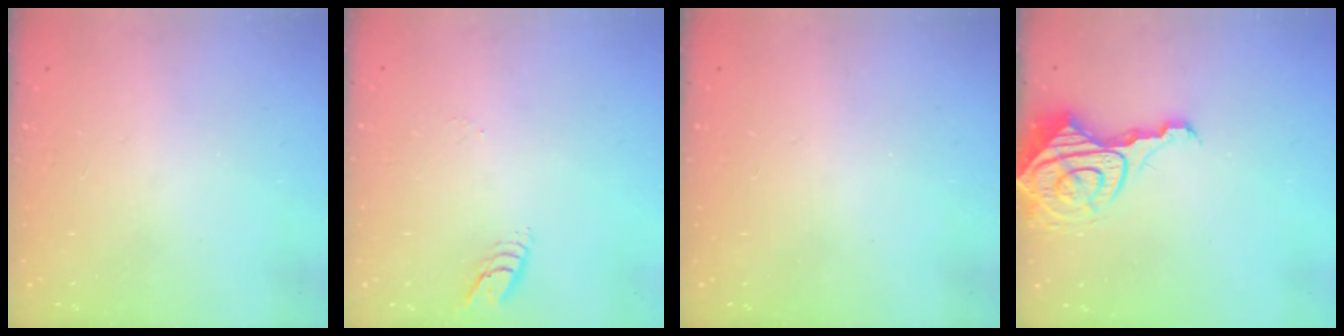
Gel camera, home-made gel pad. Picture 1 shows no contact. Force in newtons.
{"total": 3.9, "press": 3.9, "slide": 0.3}
{"total": 0.0}
{"total": 10.1, "press": 10.0, "slide": 0.9}